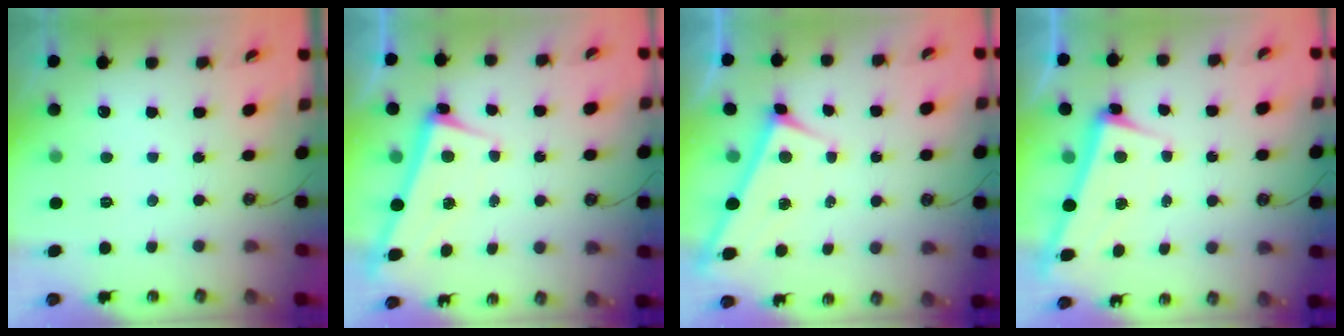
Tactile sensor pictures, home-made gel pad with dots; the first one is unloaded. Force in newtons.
{"total": 2.8, "press": 2.8, "slide": 0.4}
{"total": 2.9, "press": 2.9, "slide": 0.3}
{"total": 2.6, "press": 2.5, "slide": 0.8}